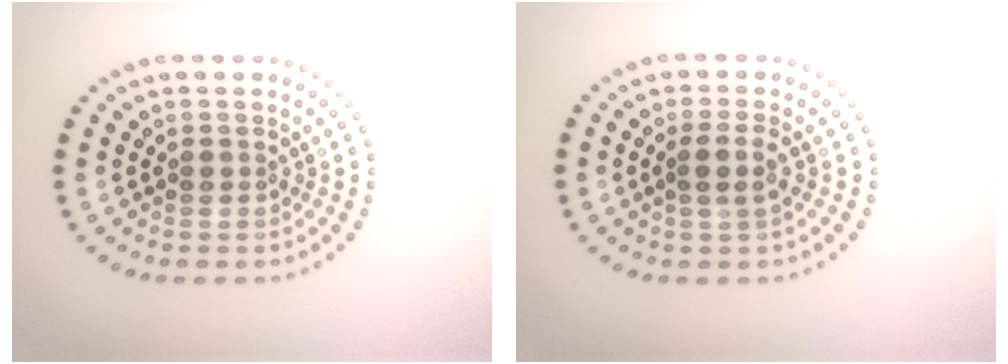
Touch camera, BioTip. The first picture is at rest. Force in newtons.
{"total": 1.7, "press": 1.4, "slide": 1.0}